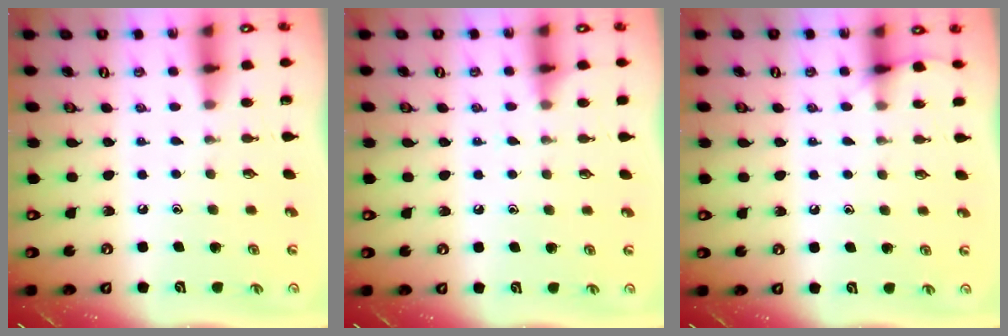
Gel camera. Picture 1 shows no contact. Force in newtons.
{"total": 4.2, "press": 4.1, "slide": 0.6}
{"total": 6.3, "press": 6.3, "slide": 0.8}